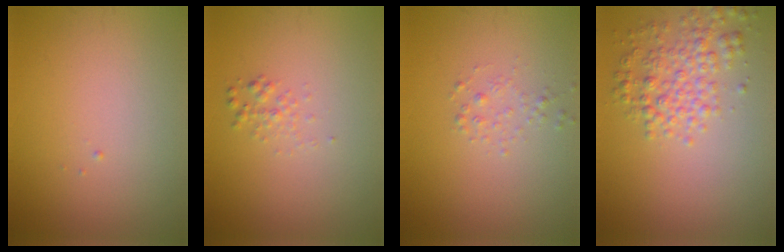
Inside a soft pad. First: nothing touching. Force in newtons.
{"total": 1.0, "press": 1.0, "slide": 0.0}
{"total": 0.9, "press": 0.9, "slide": 0.0}
{"total": 3.6, "press": 3.6, "slide": 0.2}